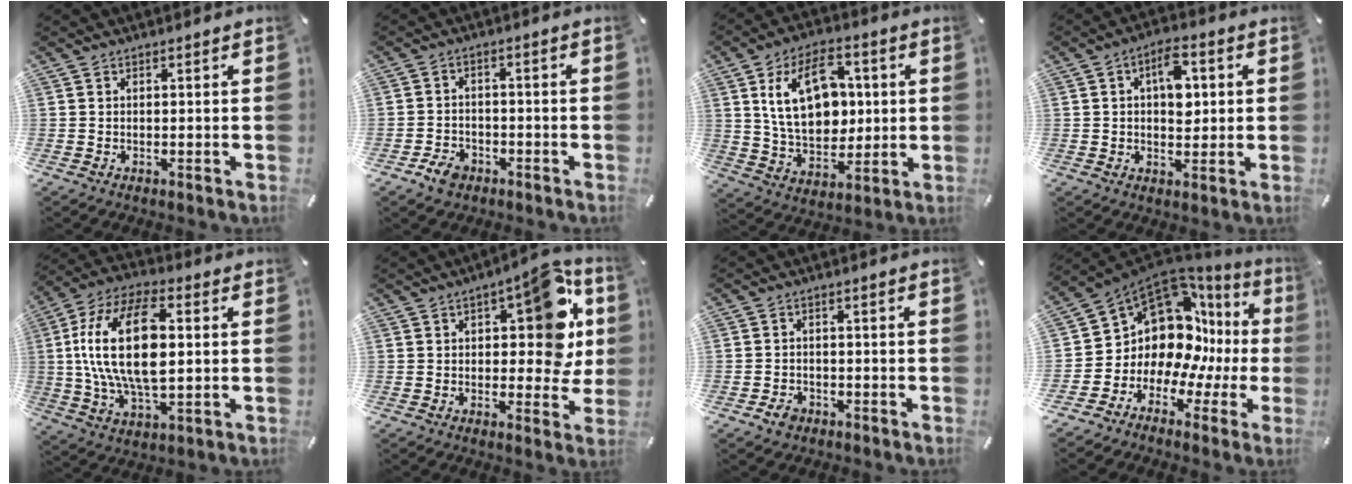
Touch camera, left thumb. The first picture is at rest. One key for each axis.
{"total": 4.7, "fx": -3.0, "fy": 3.2, "fz": 1.7, "tx": -0.032, "ty": 0.017, "tz": -0.056}
{"total": 17.2, "fx": 3.7, "fy": 12.0, "fz": 11.9, "tx": -0.213, "ty": 0.006, "tz": 0.065}
{"total": 8.3, "fx": 1.4, "fy": 5.2, "fz": 6.4, "tx": -0.077, "ty": -0.004, "tz": 0.018}
{"total": 20.2, "fx": 2.1, "fy": 10.7, "fz": 17.0, "tx": -0.360, "ty": 0.000, "tz": 0.031}
{"total": 16.4, "fx": 4.6, "fy": 8.3, "fz": 13.4, "tx": -0.151, "ty": -0.025, "tz": 0.070}
{"total": 3.1, "fx": -1.8, "fy": 2.2, "fz": 1.3, "tx": -0.028, "ty": 0.007, "tz": -0.037}
{"total": 13.1, "fx": 4.3, "fy": 10.1, "fz": 7.1, "tx": -0.147, "ty": -0.080, "tz": 0.078}